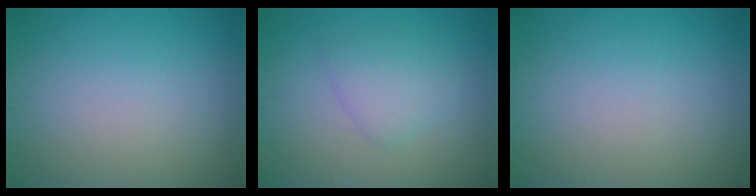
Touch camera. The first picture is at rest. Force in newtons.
{"total": 2.6, "press": 2.6, "slide": 0.2}
{"total": 0.0}